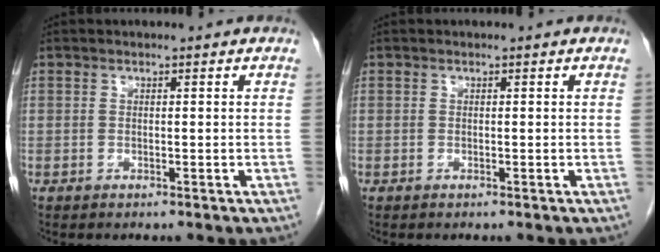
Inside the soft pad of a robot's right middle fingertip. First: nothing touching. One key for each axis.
{"total": 0.0}